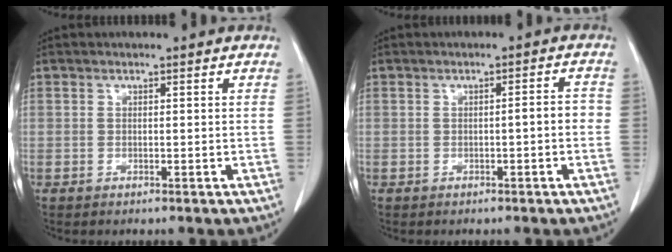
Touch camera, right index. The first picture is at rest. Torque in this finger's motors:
{"motor_torque": [0.19, -0.10, 0.16, 0.04]}